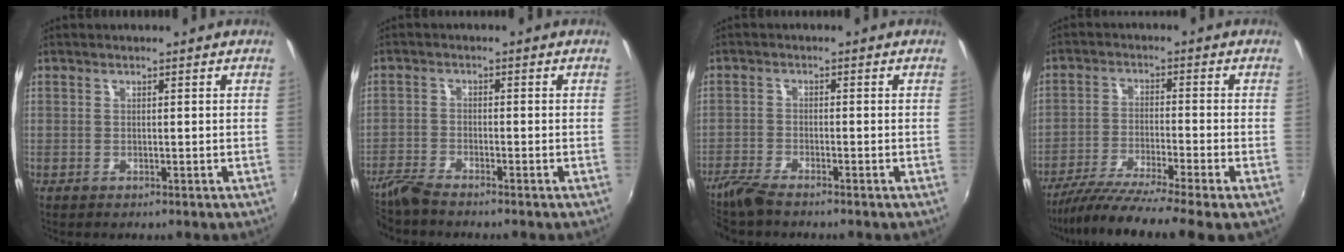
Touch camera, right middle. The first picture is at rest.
{"total": 4.5, "force": [-4.2, 0.2, 1.6], "torque": [-0.049, -0.012, -0.087]}
{"total": 5.4, "force": [-4.8, 0.6, 2.5], "torque": [-0.070, -0.018, -0.096]}
{"total": 12.1, "force": [-9.7, -1.1, 7.1], "torque": [-0.144, -0.042, -0.167]}